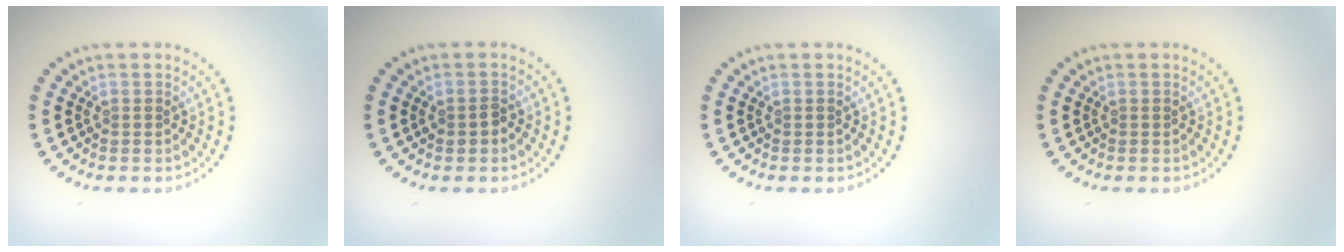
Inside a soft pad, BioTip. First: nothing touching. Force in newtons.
{"total": 1.2, "press": 1.2, "slide": 0.2}
{"total": 0.0}
{"total": 0.0}